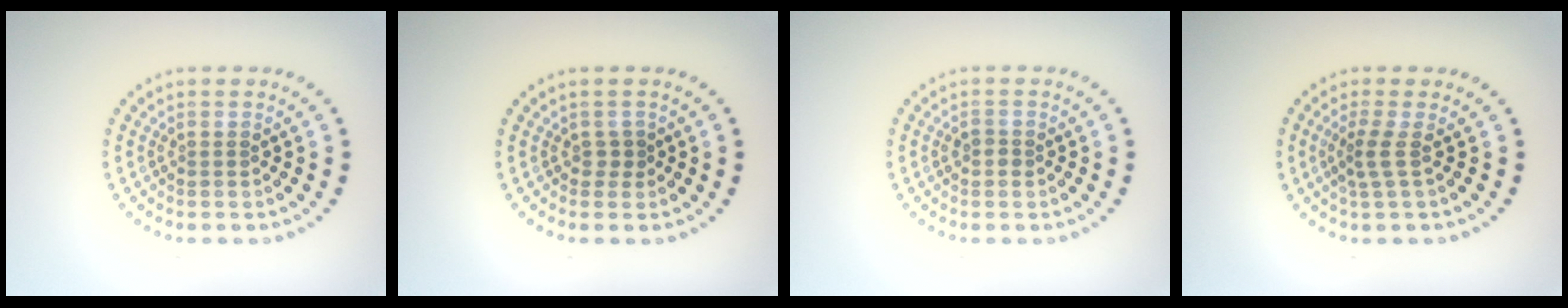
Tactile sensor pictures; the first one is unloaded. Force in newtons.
{"total": 0.9, "press": 0.8, "slide": 0.4}
{"total": 0.9, "press": 0.9, "slide": 0.3}
{"total": 1.9, "press": 1.3, "slide": 1.4}